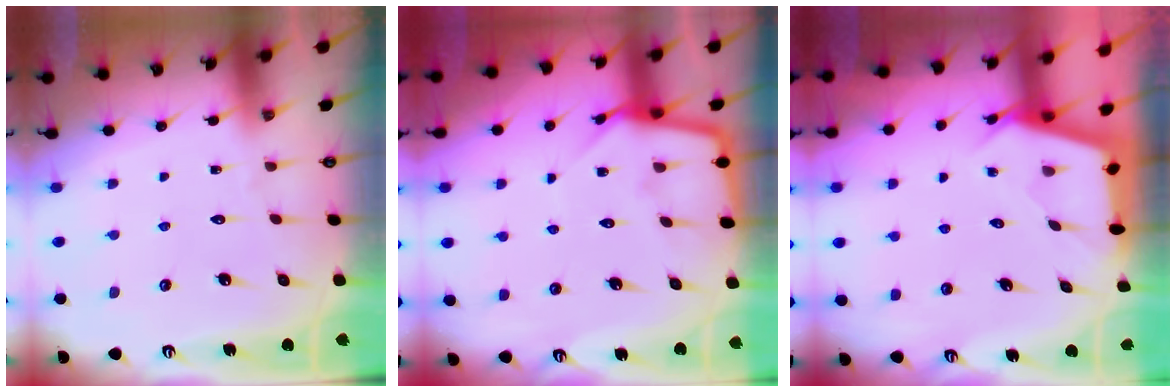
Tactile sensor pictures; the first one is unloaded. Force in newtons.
{"total": 5.1, "press": 5.0, "slide": 0.5}
{"total": 2.8, "press": 2.7, "slide": 0.3}